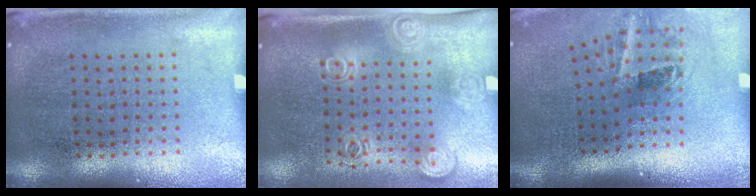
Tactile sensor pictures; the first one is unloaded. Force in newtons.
{"total": 1.9, "press": 1.3, "slide": 1.3}
{"total": 2.2, "press": 1.3, "slide": 1.7}